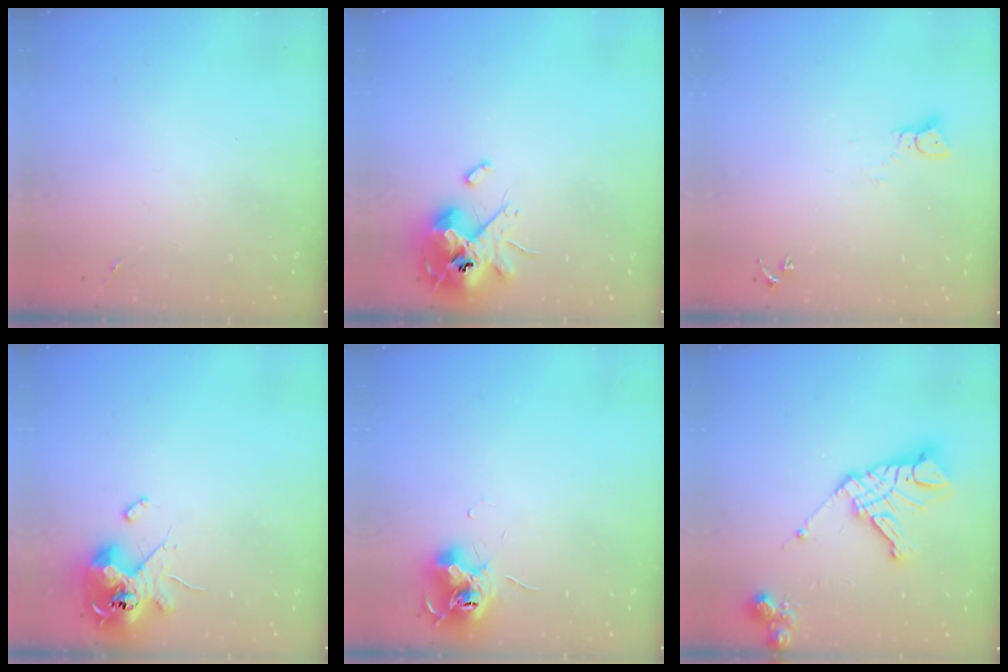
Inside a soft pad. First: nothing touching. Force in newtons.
{"total": 13.1, "press": 12.9, "slide": 2.1}
{"total": 3.2, "press": 3.2, "slide": 0.1}
{"total": 12.0, "press": 11.8, "slide": 1.9}
{"total": 12.3, "press": 12.3, "slide": 0.8}
{"total": 16.3, "press": 16.2, "slide": 1.8}